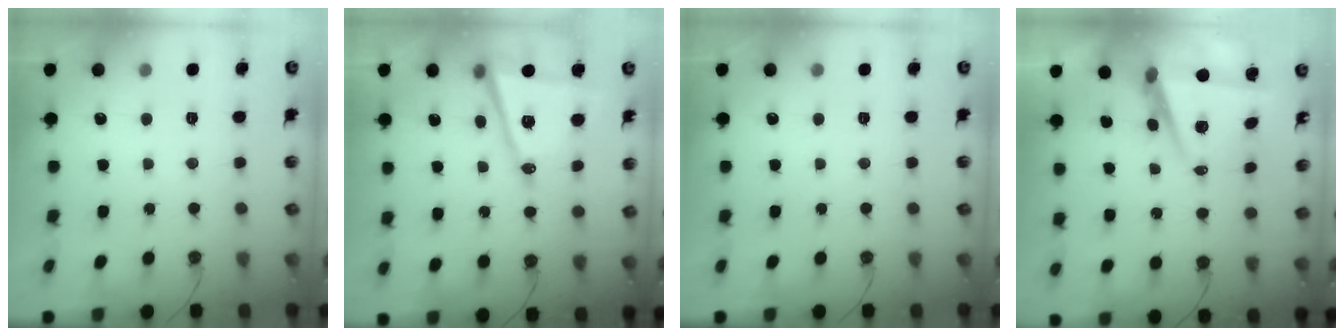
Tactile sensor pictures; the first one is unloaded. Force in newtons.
{"total": 13.2, "press": 12.6, "slide": 4.0}
{"total": 0.0}
{"total": 6.8, "press": 5.2, "slide": 4.3}